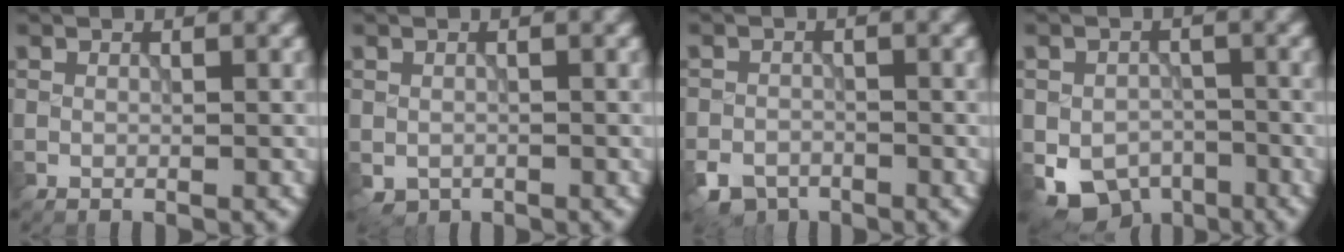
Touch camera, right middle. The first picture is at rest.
{"total": 1.3, "force": [-0.8, 1.0, 0.5], "torque": [-0.009, -0.006, -0.015]}
{"total": 3.8, "force": [-2.7, 2.2, 1.4], "torque": [-0.026, -0.006, -0.057]}
{"total": 6.1, "force": [-3.1, 4.4, 3.0], "torque": [-0.047, -0.019, -0.047]}